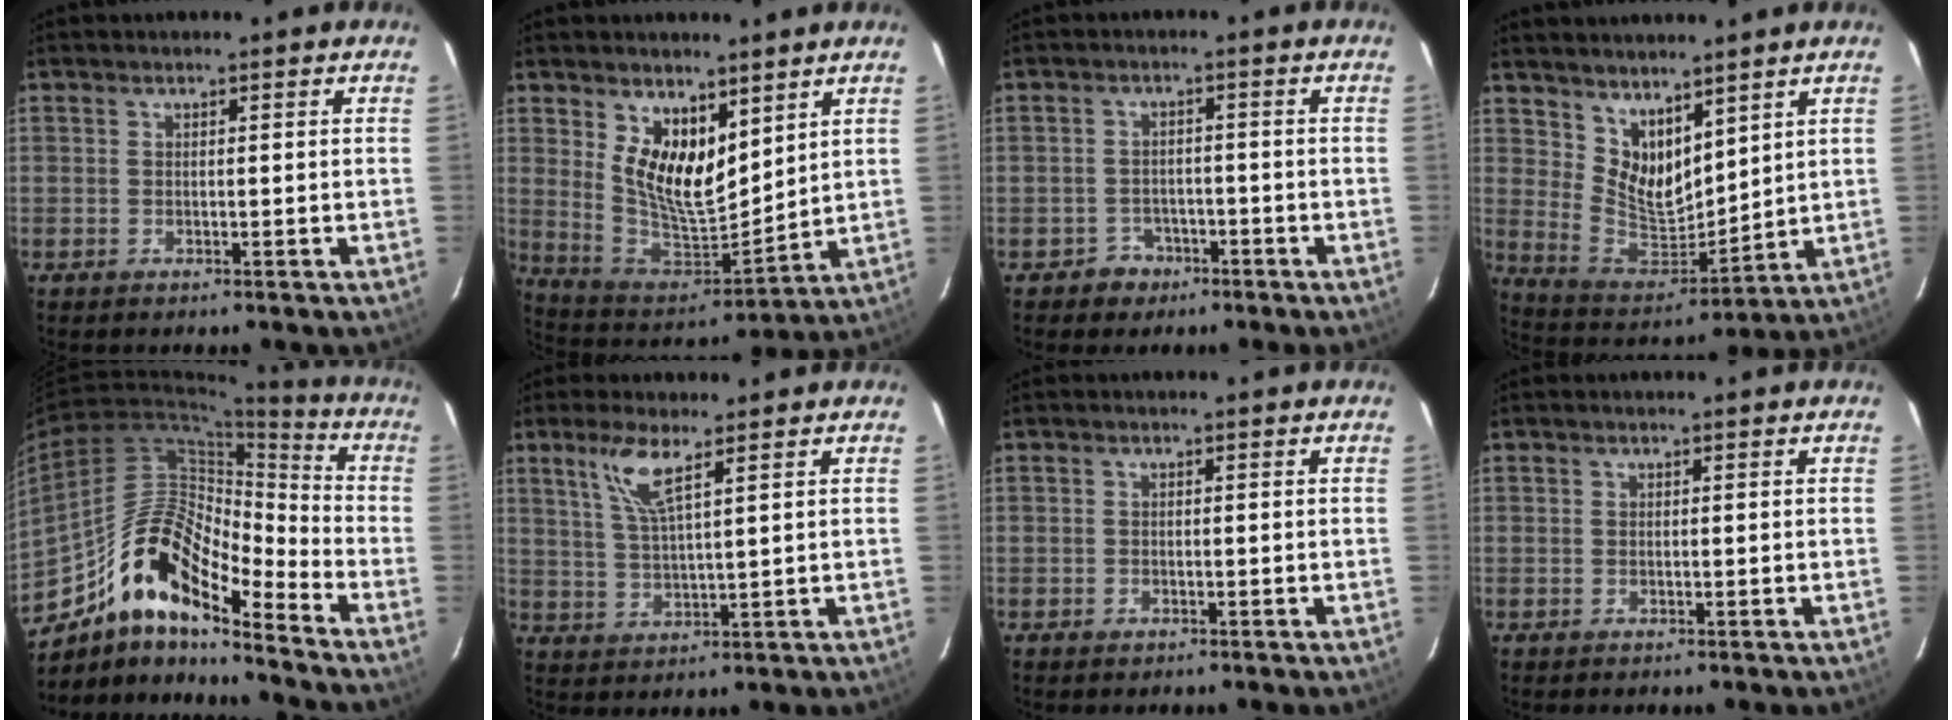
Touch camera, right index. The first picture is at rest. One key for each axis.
{"total": 12.9, "fx": 6.6, "fy": 6.4, "fz": 9.1, "tx": -0.167, "ty": -0.014, "tz": 0.137}
{"total": 3.9, "fx": -2.4, "fy": 3.1, "fz": 0.0, "tx": -0.010, "ty": 0.014, "tz": -0.032}
{"total": 10.8, "fx": 7.4, "fy": 5.8, "fz": 5.3, "tx": -0.096, "ty": -0.006, "tz": 0.157}
{"total": 16.5, "fx": -11.8, "fy": 4.8, "fz": 10.4, "tx": -0.179, "ty": 0.011, "tz": -0.224}
{"total": 6.2, "fx": 3.8, "fy": 0.6, "fz": 5.0, "tx": -0.108, "ty": -0.003, "tz": 0.080}
{"total": 0.7, "fx": -0.5, "fy": 0.5, "fz": 0.0, "tx": 0.000, "ty": 0.000, "tz": -0.007}
{"total": 0.0}